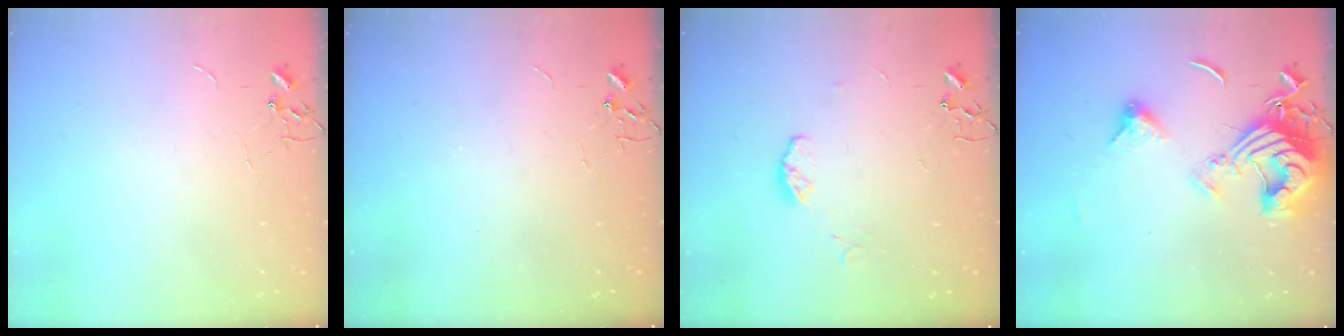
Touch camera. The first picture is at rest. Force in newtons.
{"total": 0.0}
{"total": 6.9, "press": 6.8, "slide": 0.8}
{"total": 15.7, "press": 15.6, "slide": 1.8}